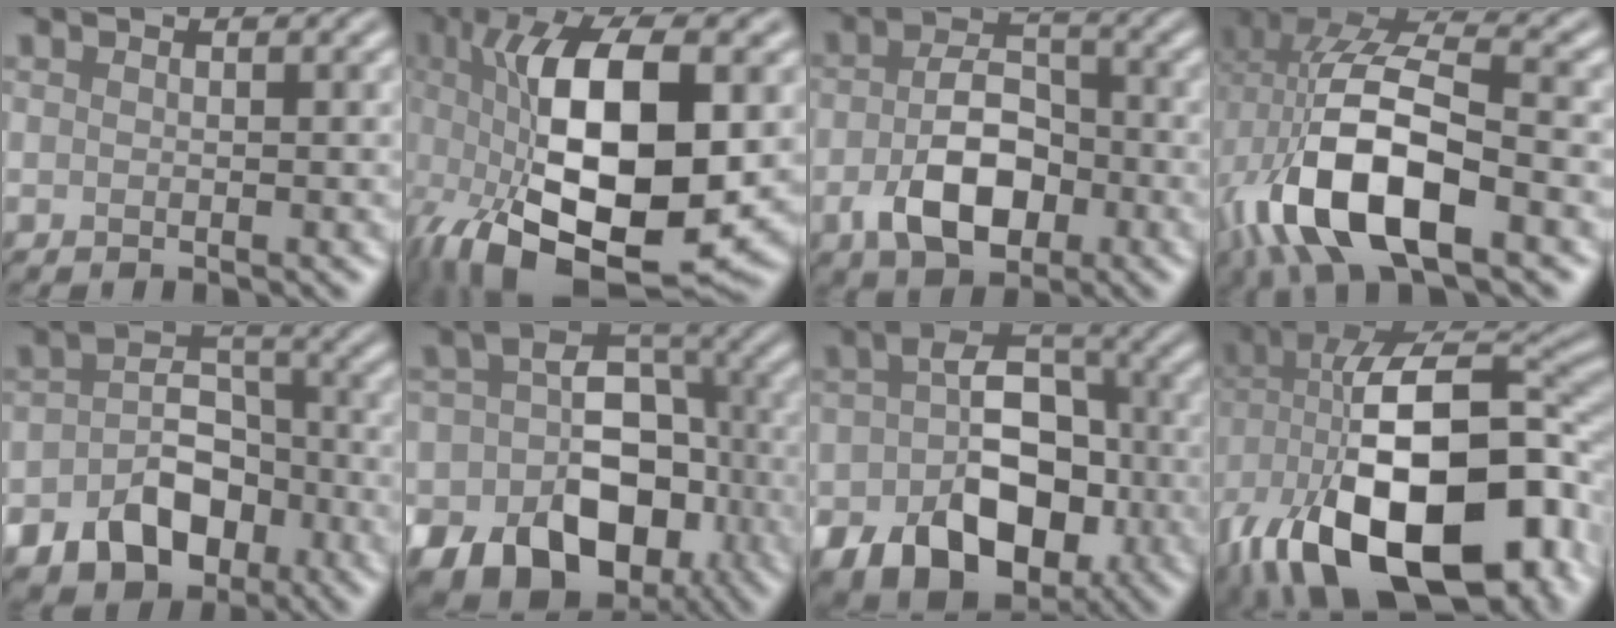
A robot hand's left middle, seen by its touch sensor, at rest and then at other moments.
{"total": 15.6, "force": [-0.8, 6.4, 14.2], "torque": [-0.250, -0.012, -0.011]}
{"total": 6.5, "force": [-2.2, 3.9, 4.8], "torque": [-0.087, -0.001, -0.040]}
{"total": 13.4, "force": [-3.7, 6.5, 11.1], "torque": [-0.240, -0.013, -0.067]}
{"total": 8.1, "force": [-4.0, 5.7, 4.3], "torque": [-0.063, -0.004, -0.067]}
{"total": 16.3, "force": [-6.7, 12.5, 8.0], "torque": [-0.099, -0.009, -0.117]}
{"total": 12.3, "force": [-4.7, 8.3, 7.8], "torque": [-0.118, -0.025, -0.072]}
{"total": 20.1, "force": [-6.8, 11.2, 15.3], "torque": [-0.277, -0.015, -0.093]}